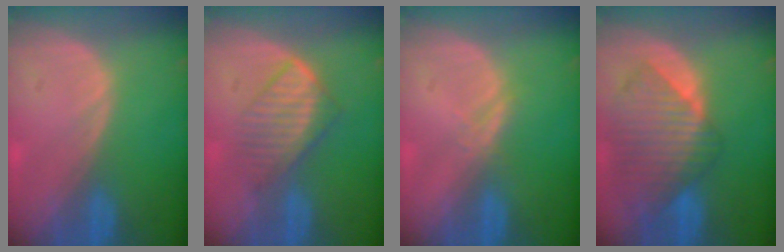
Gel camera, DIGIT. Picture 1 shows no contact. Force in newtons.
{"total": 5.9, "press": 5.8, "slide": 1.3}
{"total": 1.3, "press": 1.3, "slide": 0.1}
{"total": 10.0, "press": 8.7, "slide": 5.1}